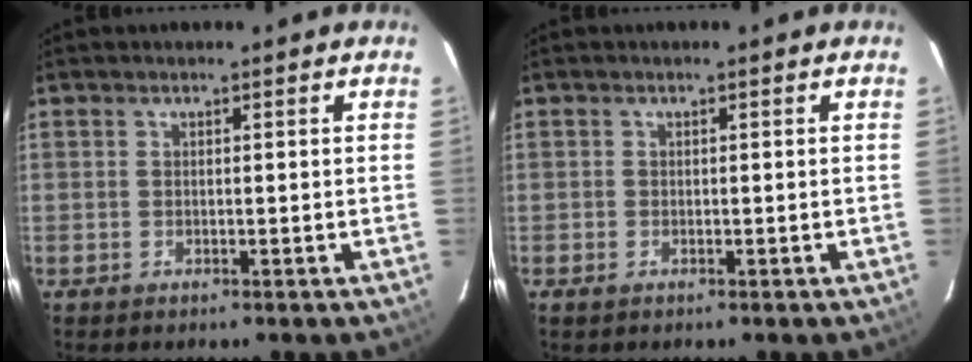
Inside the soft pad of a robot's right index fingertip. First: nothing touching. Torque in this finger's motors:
{"motor_torque": [0.05, -0.03, 0.05, 0.01]}